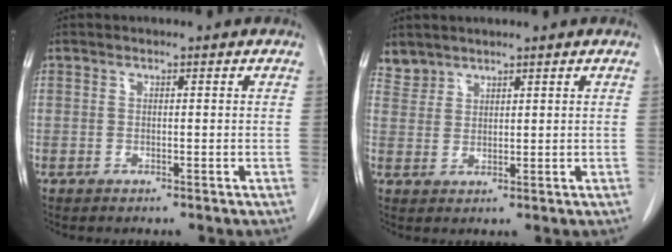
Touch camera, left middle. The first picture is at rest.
{"total": 2.5, "force": [2.3, 0.9, -0.5], "torque": [0.011, 0.011, 0.047]}